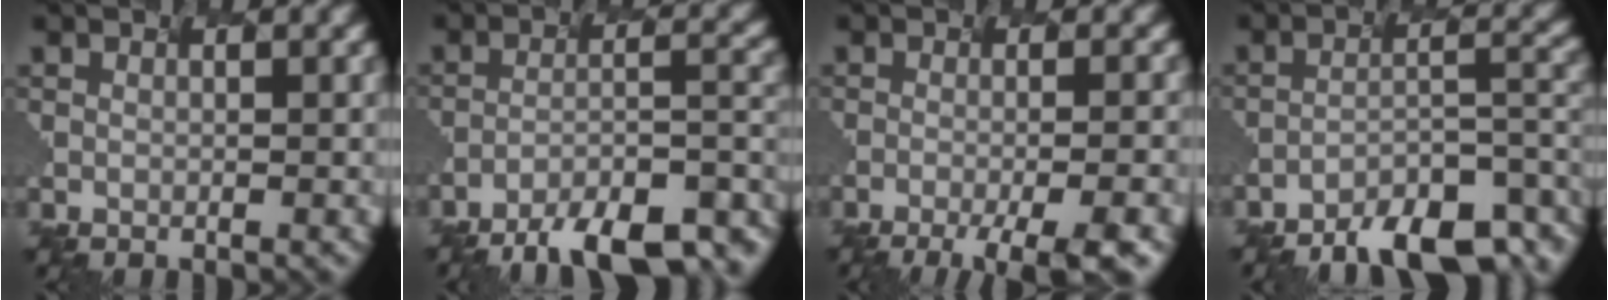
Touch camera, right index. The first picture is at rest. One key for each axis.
{"total": 11.7, "fx": -9.7, "fy": 2.2, "fz": 6.3, "tx": -0.099, "ty": 0.007, "tz": -0.135}
{"total": 7.8, "fx": -4.2, "fy": 1.8, "fz": 6.3, "tx": -0.063, "ty": -0.005, "tz": -0.042}
{"total": 7.9, "fx": -6.6, "fy": 1.8, "fz": 4.1, "tx": -0.060, "ty": 0.007, "tz": -0.101}